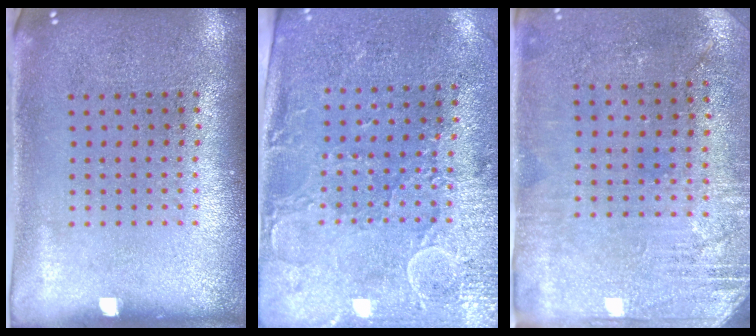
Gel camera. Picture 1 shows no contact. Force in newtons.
{"total": 2.9, "press": 2.5, "slide": 1.5}
{"total": 2.8, "press": 2.5, "slide": 1.3}